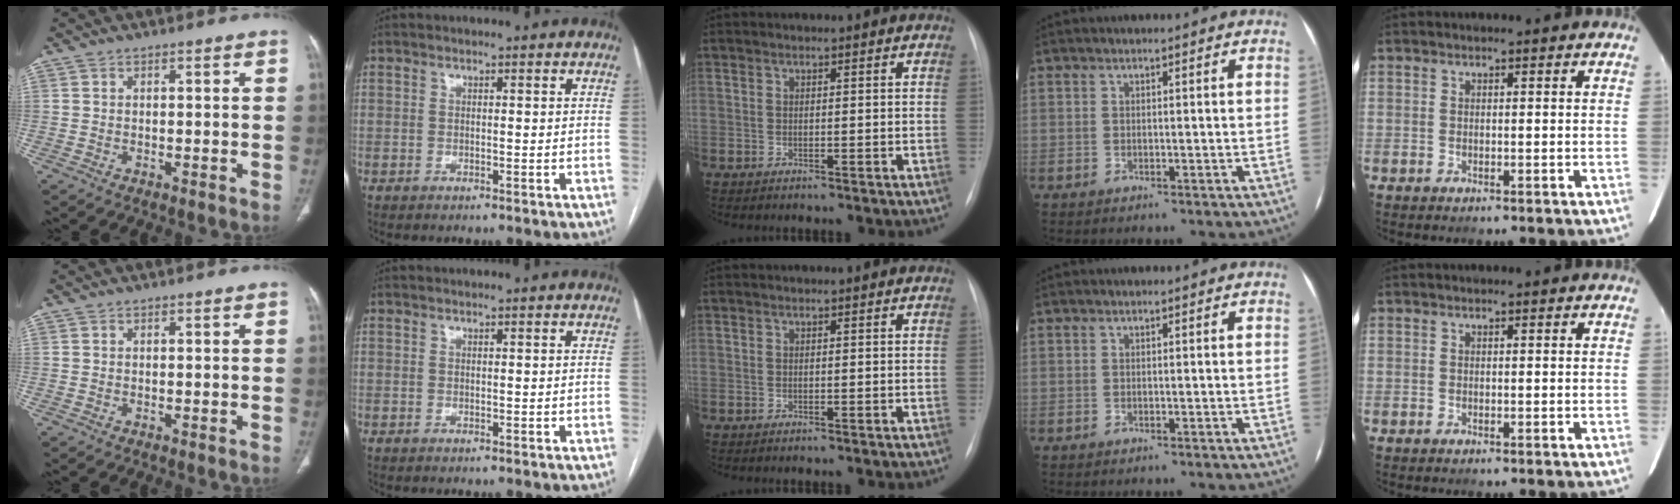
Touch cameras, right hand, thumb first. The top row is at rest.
{}